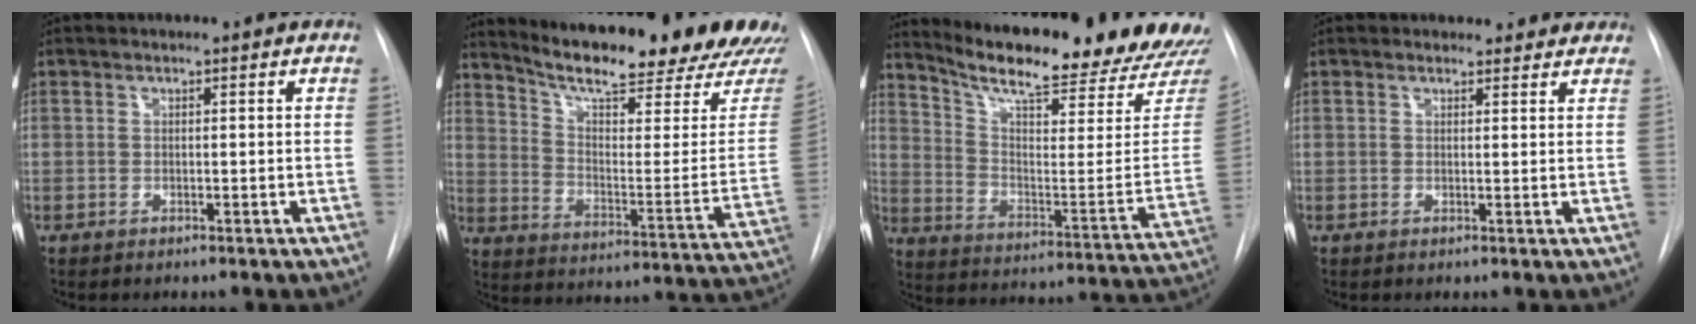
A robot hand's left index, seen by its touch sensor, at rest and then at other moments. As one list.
[{"total": 25.8, "force": [22.8, 2.8, 11.8], "torque": [-0.184, -0.096, 0.293]}, {"total": 26.0, "force": [23.2, 2.6, 11.4], "torque": [-0.180, -0.101, 0.303]}, {"total": 4.1, "force": [3.6, 2.0, 0.1], "torque": [0.016, -0.002, 0.026]}]